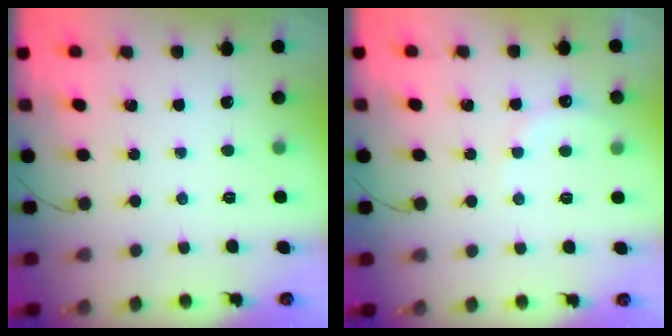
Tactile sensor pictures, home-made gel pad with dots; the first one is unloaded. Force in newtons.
{"total": 6.4, "press": 6.2, "slide": 1.3}